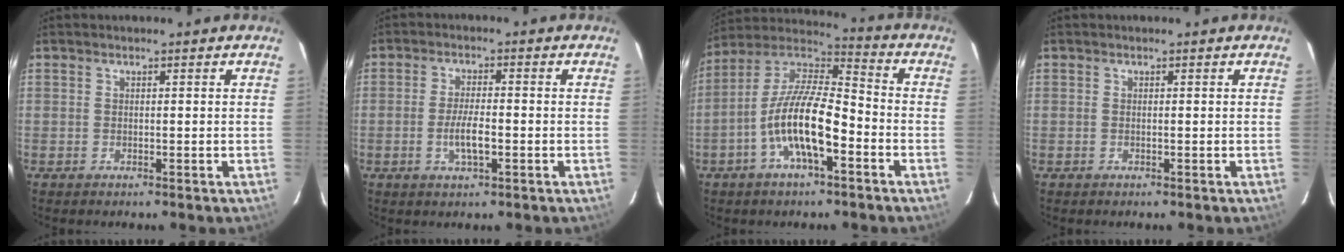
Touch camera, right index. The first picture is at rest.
{"total": 4.7, "force": [-1.5, 1.3, 4.2], "torque": [-0.084, -0.004, -0.026]}
{"total": 14.3, "force": [-5.6, 4.6, 12.4], "torque": [-0.243, -0.002, -0.109]}
{"total": 0.0}